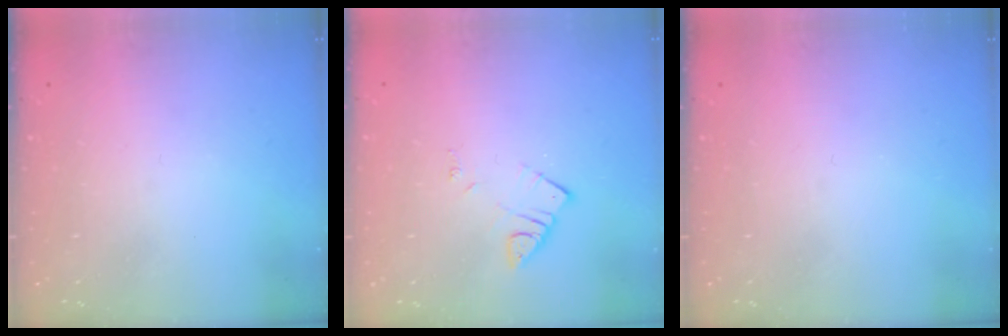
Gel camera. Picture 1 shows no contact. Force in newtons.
{"total": 3.5, "press": 3.5, "slide": 0.4}
{"total": 0.0}